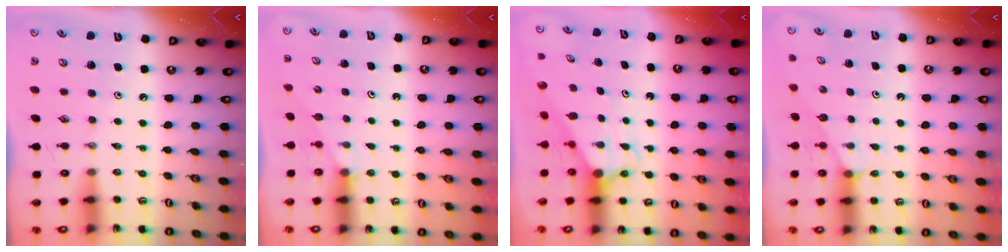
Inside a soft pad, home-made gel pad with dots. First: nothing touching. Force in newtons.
{"total": 1.3, "press": 1.3, "slide": 0.3}
{"total": 2.6, "press": 2.6, "slide": 0.0}
{"total": 2.6, "press": 2.6, "slide": 0.3}